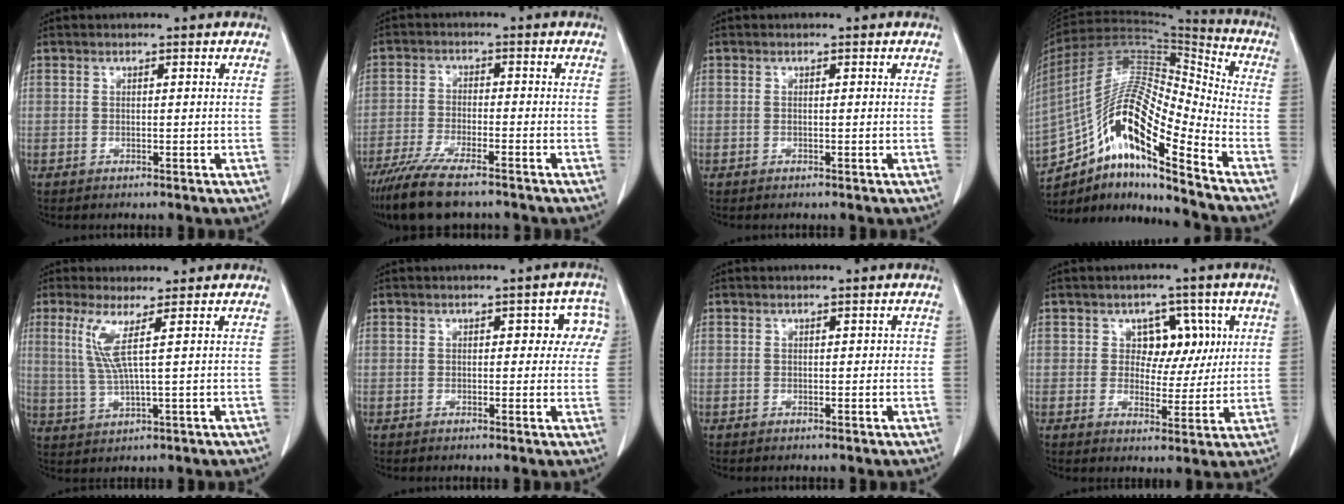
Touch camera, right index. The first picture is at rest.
{"total": 10.9, "force": [-8.6, 2.0, 6.3], "torque": [-0.109, -0.025, -0.142]}
{"total": 0.0}
{"total": 18.6, "force": [-11.3, 2.8, 14.5], "torque": [-0.284, 0.024, -0.199]}
{"total": 5.1, "force": [1.8, -0.6, 4.7], "torque": [-0.109, 0.000, 0.044]}
{"total": 5.3, "force": [1.3, 2.8, 4.2], "torque": [-0.027, 0.025, 0.011]}
{"total": 0.8, "force": [0.0, 0.6, 0.6], "torque": [-0.005, 0.008, 0.001]}
{"total": 6.0, "force": [1.7, 4.8, 3.2], "torque": [-0.026, 0.014, 0.027]}